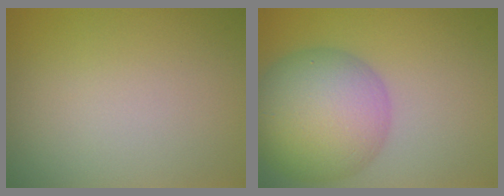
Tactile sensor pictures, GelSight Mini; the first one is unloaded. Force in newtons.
{"total": 9.3, "press": 9.3, "slide": 0.4}